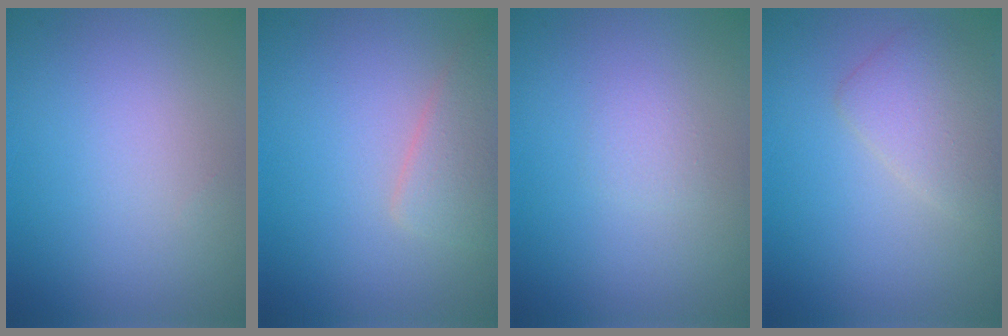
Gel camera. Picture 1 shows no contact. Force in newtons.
{"total": 2.7, "press": 2.7, "slide": 0.1}
{"total": 0.8, "press": 0.8, "slide": 0.0}
{"total": 2.8, "press": 2.8, "slide": 0.2}